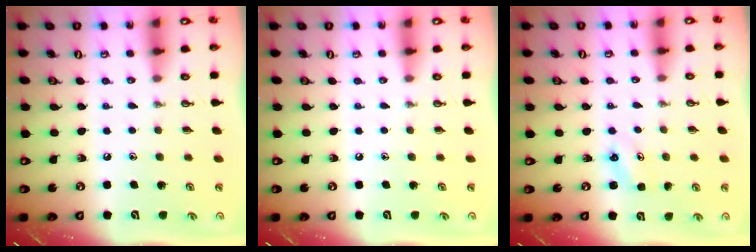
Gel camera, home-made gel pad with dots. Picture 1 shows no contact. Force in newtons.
{"total": 0.0}
{"total": 3.7, "press": 3.6, "slide": 0.3}